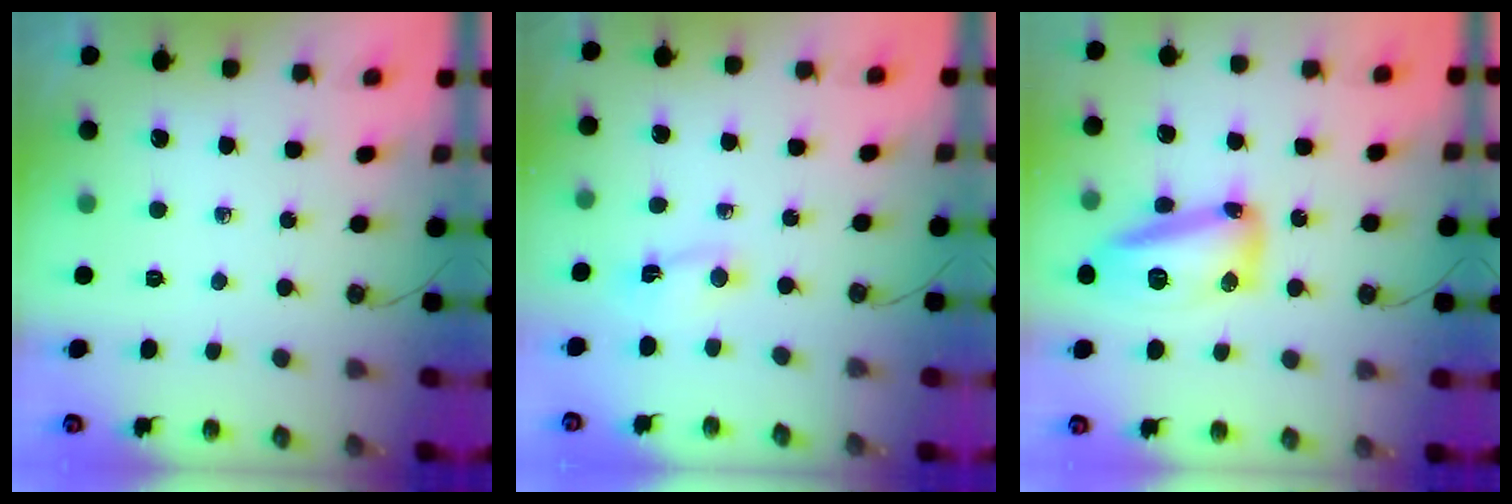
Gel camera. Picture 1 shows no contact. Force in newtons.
{"total": 1.4, "press": 1.4, "slide": 0.3}
{"total": 13.9, "press": 13.9, "slide": 1.0}